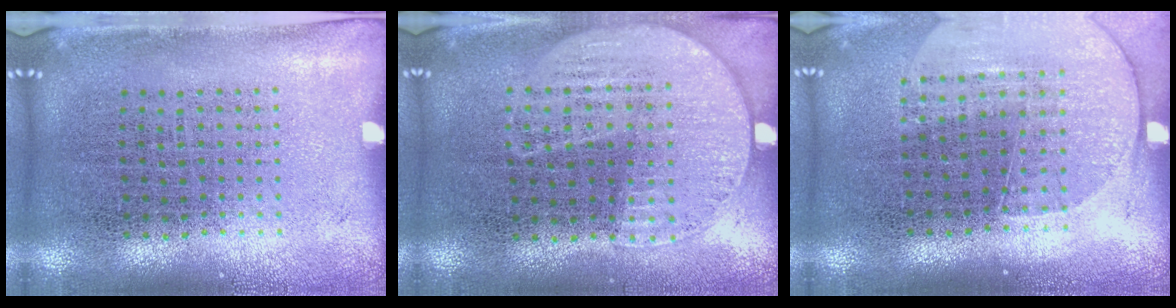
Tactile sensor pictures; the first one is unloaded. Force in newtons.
{"total": 1.1, "press": 1.0, "slide": 0.5}
{"total": 1.7, "press": 1.5, "slide": 0.7}